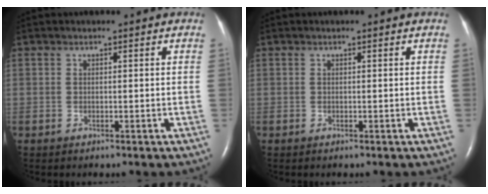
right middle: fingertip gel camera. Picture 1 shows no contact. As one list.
[{"total": 0.0}]